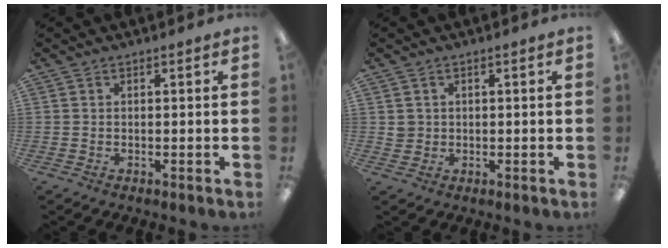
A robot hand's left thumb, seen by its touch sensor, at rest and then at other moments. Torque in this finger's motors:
{"motor_torque": [-0.04, 0.01, 0.02, -0.02, 0.00]}